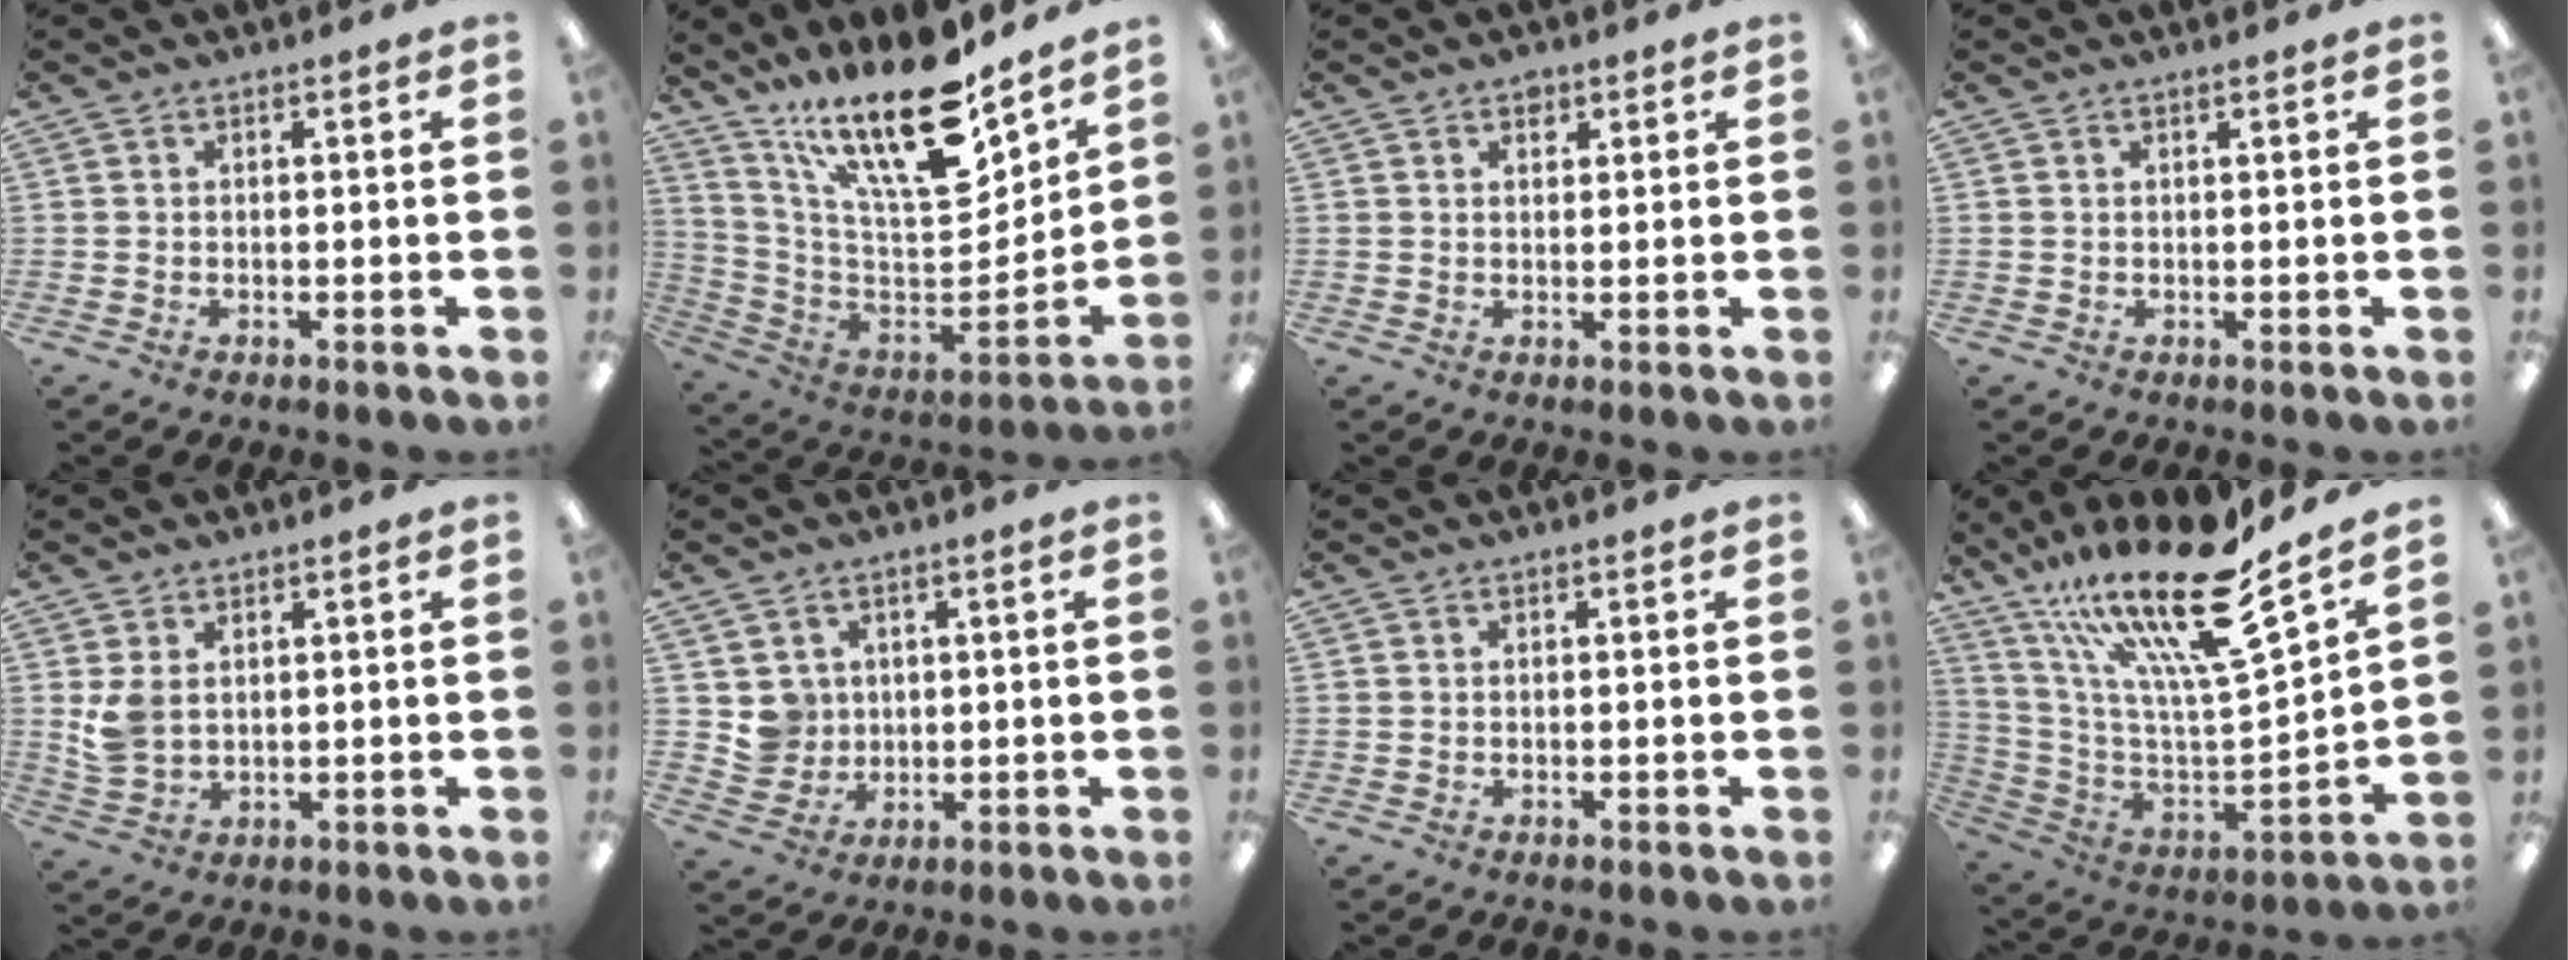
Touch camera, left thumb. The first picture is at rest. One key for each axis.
{"total": 23.4, "fx": 16.8, "fy": 7.5, "fz": 14.4, "tx": -0.246, "ty": -0.127, "tz": 0.287}
{"total": 1.8, "fx": 1.3, "fy": 1.0, "fz": 0.7, "tx": -0.001, "ty": -0.007, "tz": 0.020}
{"total": 0.7, "fx": 0.4, "fy": 0.0, "fz": 0.5, "tx": -0.010, "ty": 0.000, "tz": 0.008}
{"total": 5.1, "fx": 1.8, "fy": 3.4, "fz": 3.4, "tx": -0.081, "ty": -0.003, "tz": 0.034}
{"total": 5.1, "fx": 2.1, "fy": 4.7, "fz": -0.1, "tx": -0.005, "ty": -0.003, "tz": 0.040}
{"total": 0.0}
{"total": 22.9, "fx": 16.0, "fy": 4.6, "fz": 15.7, "tx": -0.263, "ty": -0.112, "tz": 0.265}